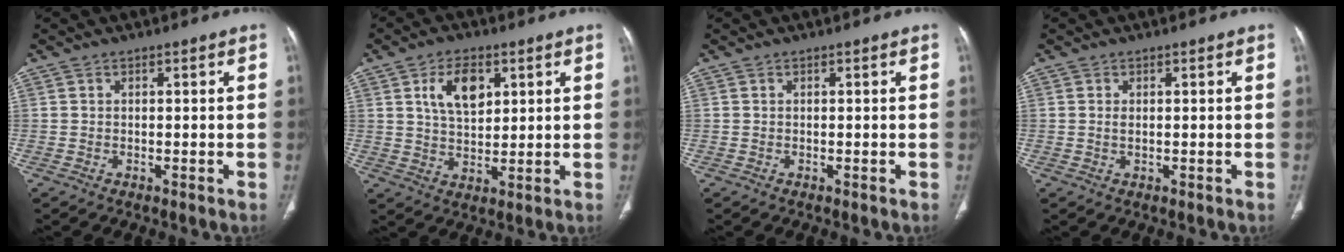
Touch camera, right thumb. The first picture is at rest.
{"total": 8.5, "force": [3.2, 4.9, 6.1], "torque": [-0.087, -0.014, 0.061]}
{"total": 0.0}
{"total": 1.0, "force": [0.2, 0.5, 0.9], "torque": [-0.020, -0.003, 0.005]}